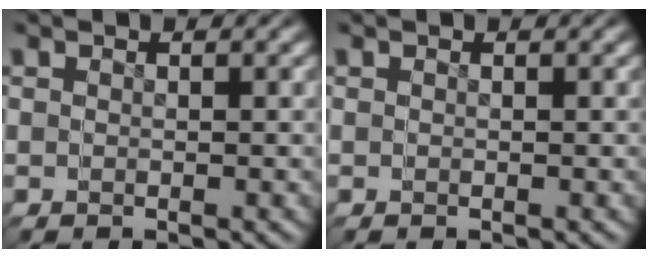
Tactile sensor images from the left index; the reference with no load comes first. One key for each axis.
{"total": 0.0}